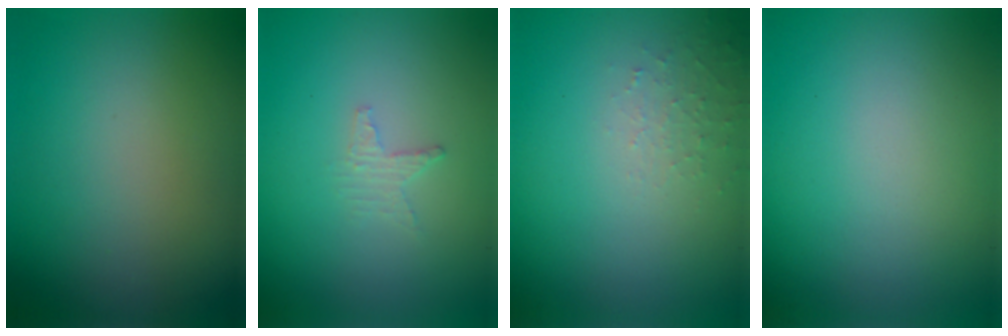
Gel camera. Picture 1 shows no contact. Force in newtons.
{"total": 1.2, "press": 1.2, "slide": 0.4}
{"total": 1.3, "press": 1.3, "slide": 0.2}
{"total": 0.0}